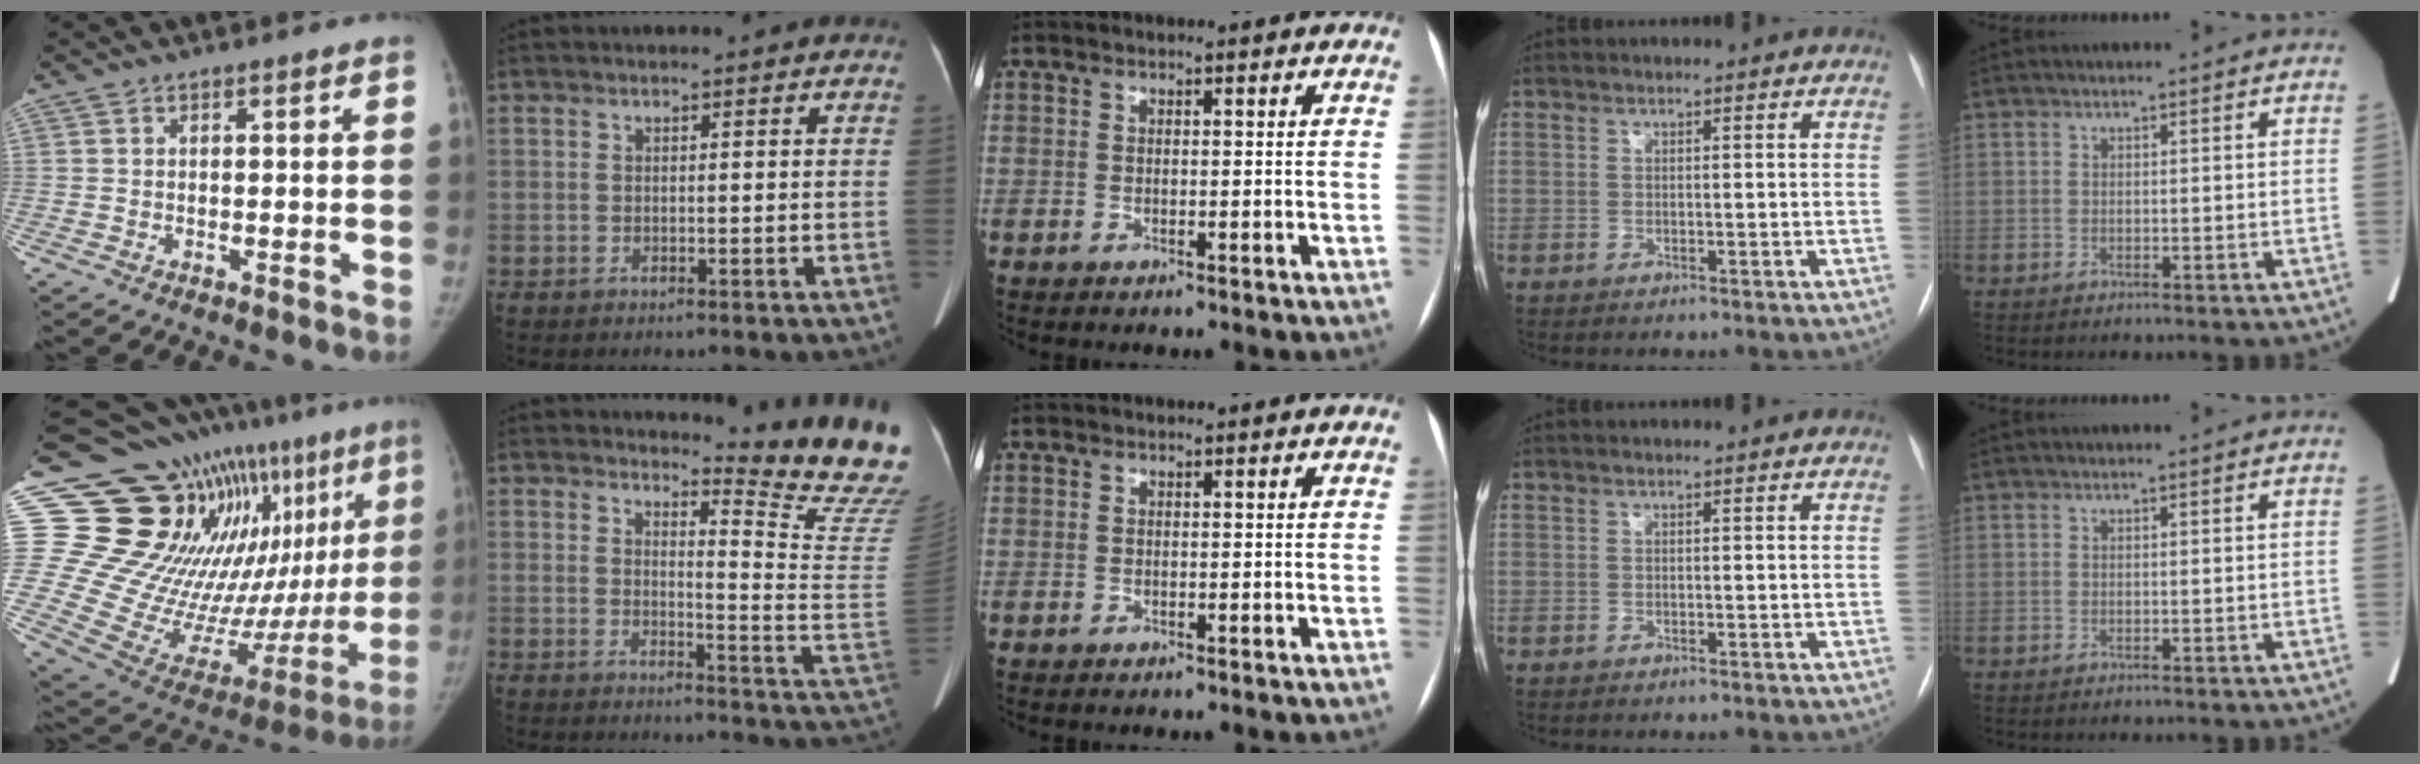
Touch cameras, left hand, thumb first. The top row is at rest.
{"thumb": {"total": 31.1, "force": [14.4, 14.9, 23.1], "torque": [-0.300, -0.017, 0.252]}, "index": {"total": 13.7, "force": [13.2, -1.6, 3.6], "torque": [-0.046, -0.130, 0.141]}}